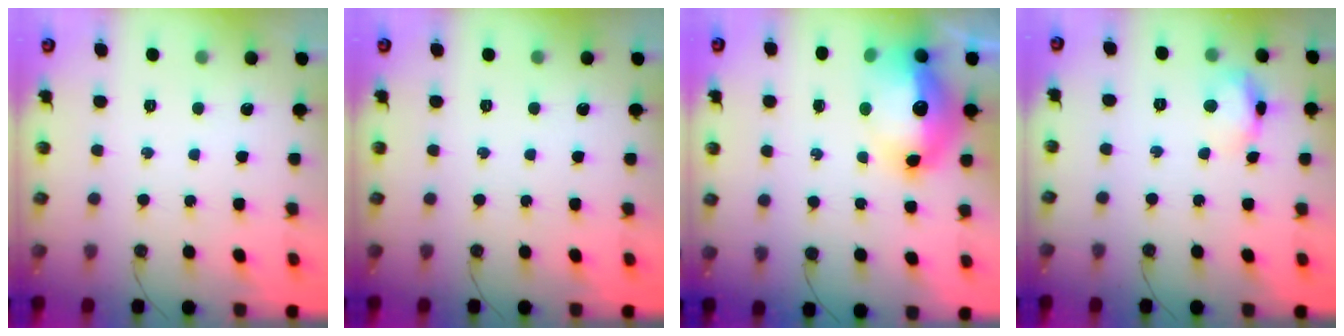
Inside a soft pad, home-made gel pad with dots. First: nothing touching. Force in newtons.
{"total": 0.0}
{"total": 16.9, "press": 16.8, "slide": 1.4}
{"total": 8.1, "press": 8.0, "slide": 0.9}